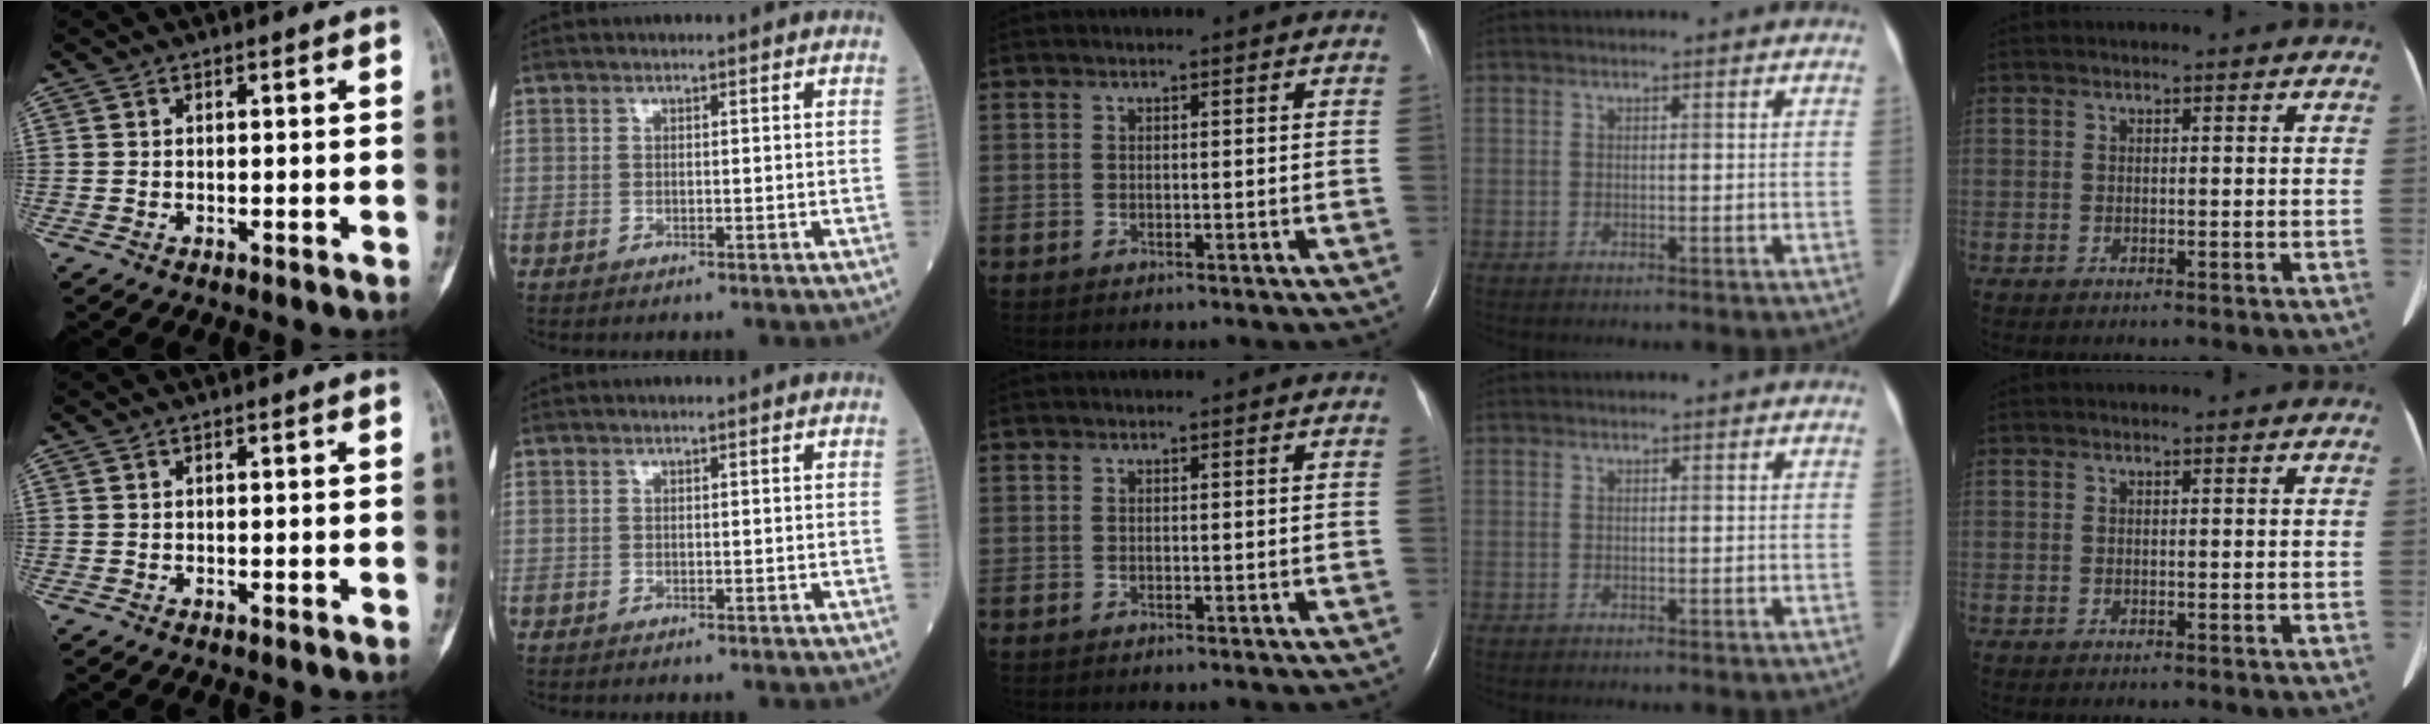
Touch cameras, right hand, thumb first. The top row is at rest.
{}